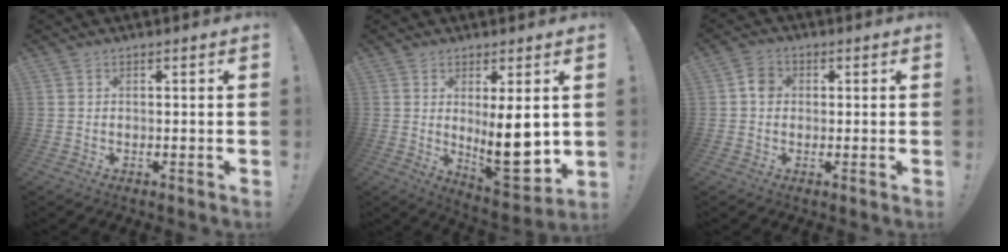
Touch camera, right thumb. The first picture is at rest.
{"total": 13.6, "force": [1.0, 3.9, 13.0], "torque": [-0.181, -0.030, 0.023]}
{"total": 3.7, "force": [-0.1, 3.1, 1.9], "torque": [-0.023, 0.007, -0.003]}